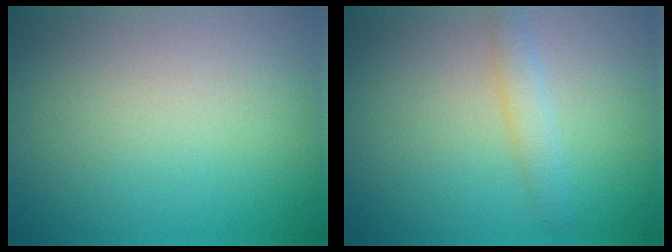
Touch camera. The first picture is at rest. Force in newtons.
{"total": 1.8, "press": 1.8, "slide": 0.1}